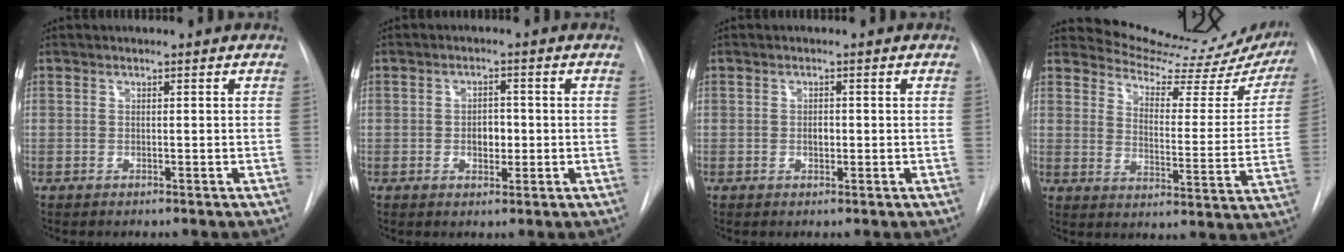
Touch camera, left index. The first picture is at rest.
{"total": 3.0, "force": [-1.2, 1.9, 2.1], "torque": [-0.027, -0.003, -0.015]}
{"total": 1.4, "force": [-1.0, 0.7, 0.8], "torque": [-0.013, -0.005, -0.014]}
{"total": 18.6, "force": [18.1, 2.8, 3.2], "torque": [-0.040, -0.095, 0.210]}